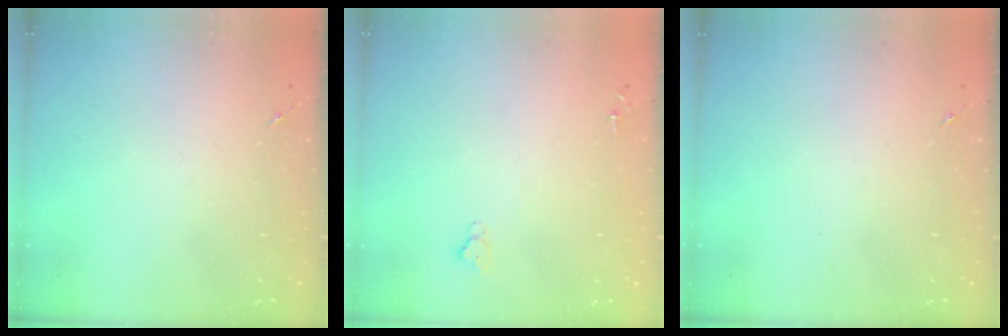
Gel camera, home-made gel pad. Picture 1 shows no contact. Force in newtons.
{"total": 2.6, "press": 2.5, "slide": 0.3}
{"total": 0.0}